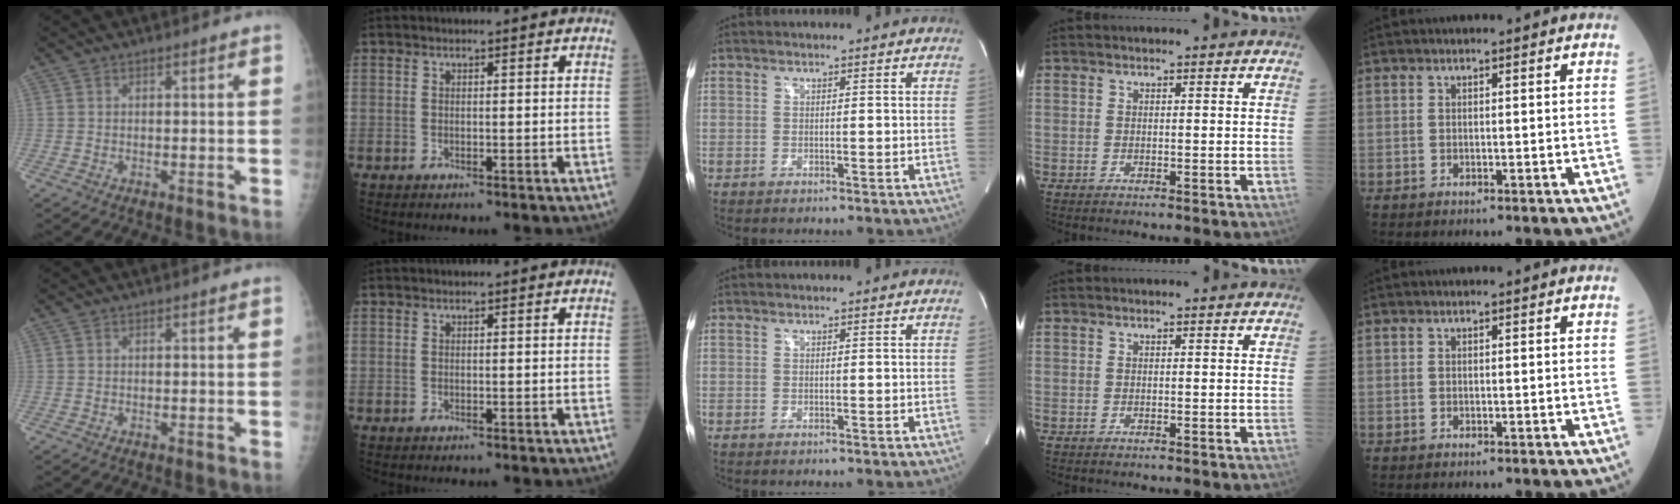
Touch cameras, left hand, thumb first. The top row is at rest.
{}